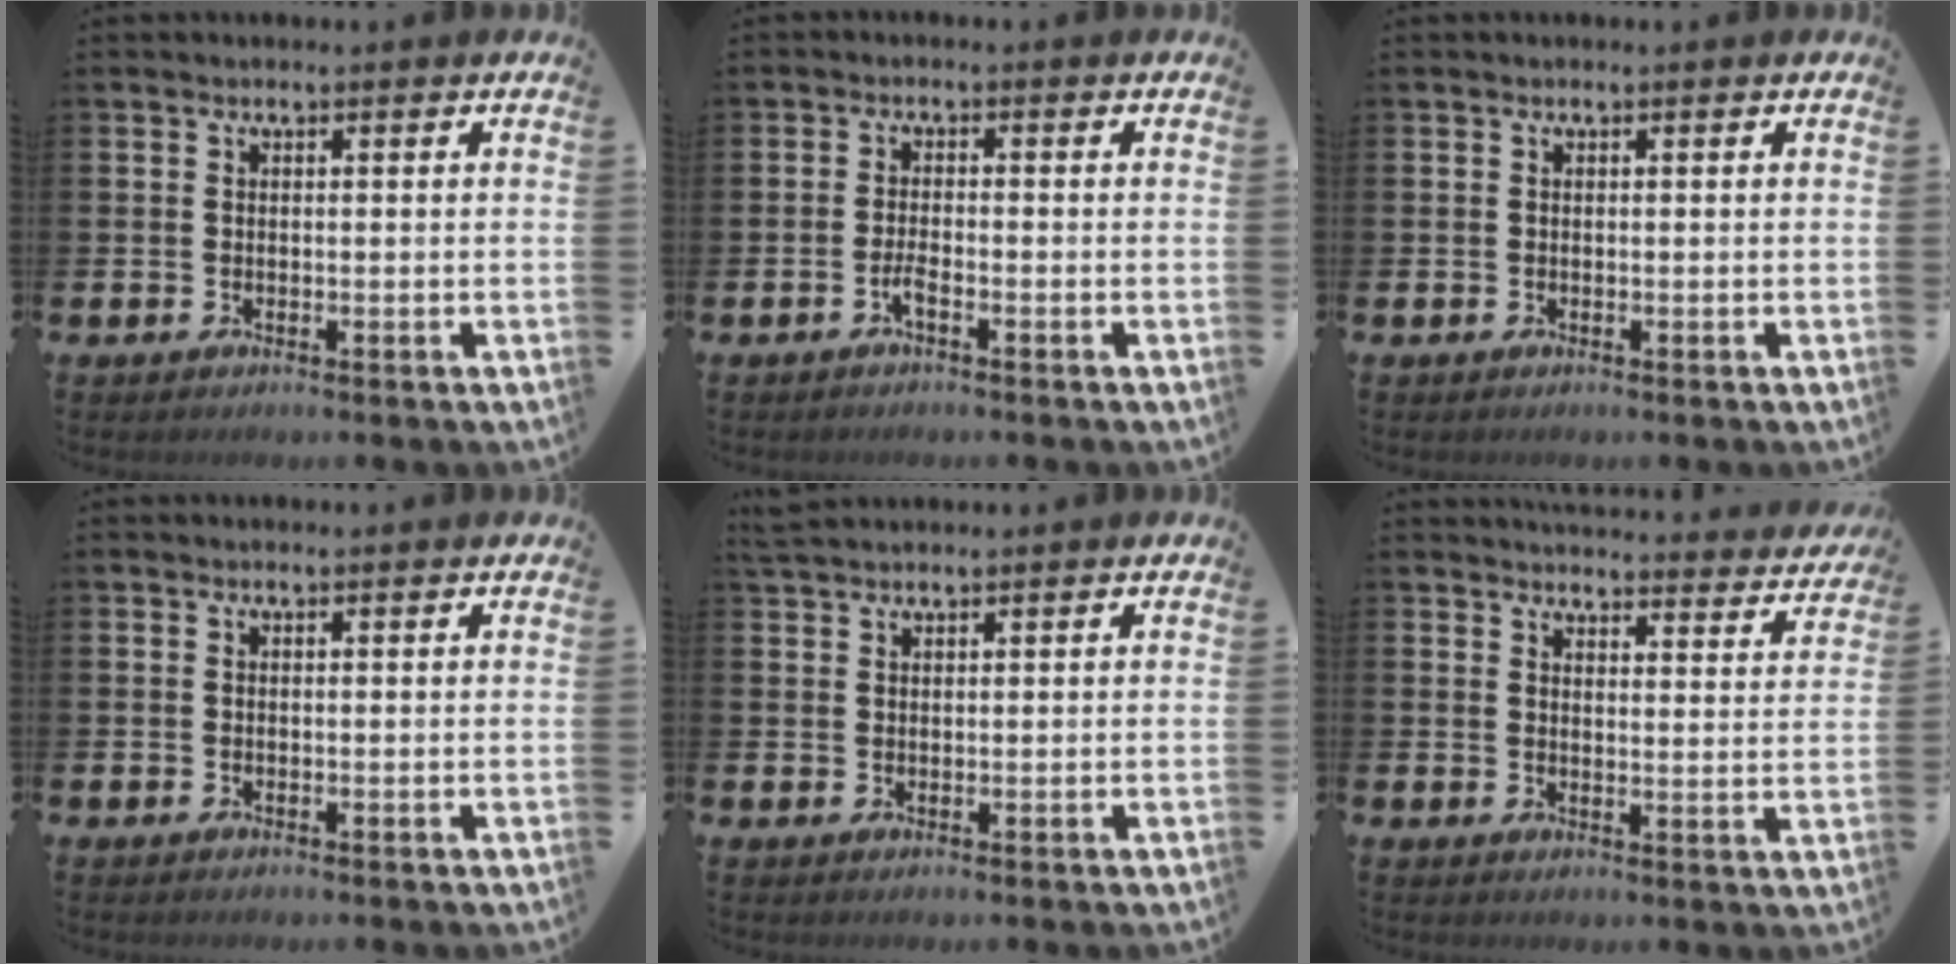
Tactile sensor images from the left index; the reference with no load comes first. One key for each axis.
{"total": 1.7, "fx": -1.1, "fy": 0.3, "fz": 1.2, "tx": -0.029, "ty": 0.001, "tz": -0.017}
{"total": 0.0}
{"total": 0.0}
{"total": 2.0, "fx": 1.9, "fy": 0.4, "fz": 0.6, "tx": -0.010, "ty": 0.000, "tz": 0.034}
{"total": 4.0, "fx": 4.0, "fy": 0.4, "fz": 0.3, "tx": -0.008, "ty": -0.032, "tz": 0.067}